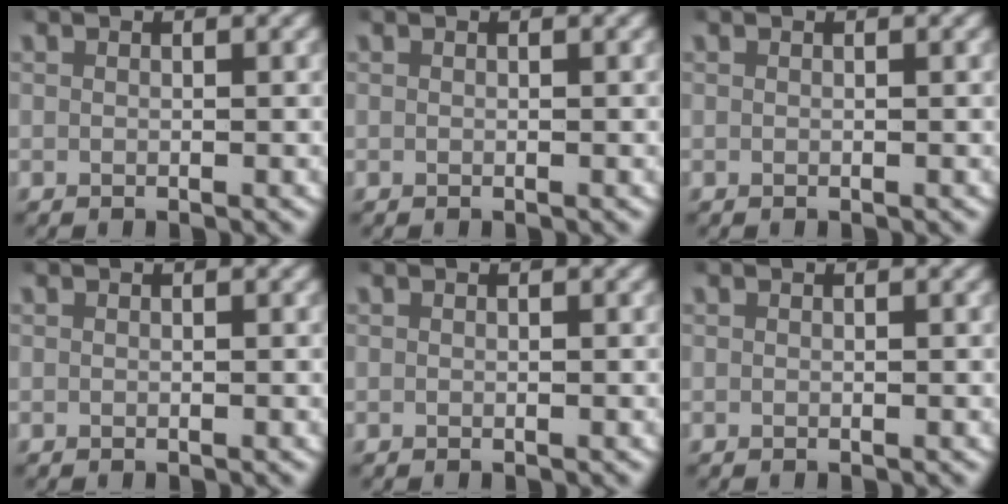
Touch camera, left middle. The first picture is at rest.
{"total": 0.0}
{"total": 0.0}
{"total": 0.0}
{"total": 0.0}
{"total": 0.0}